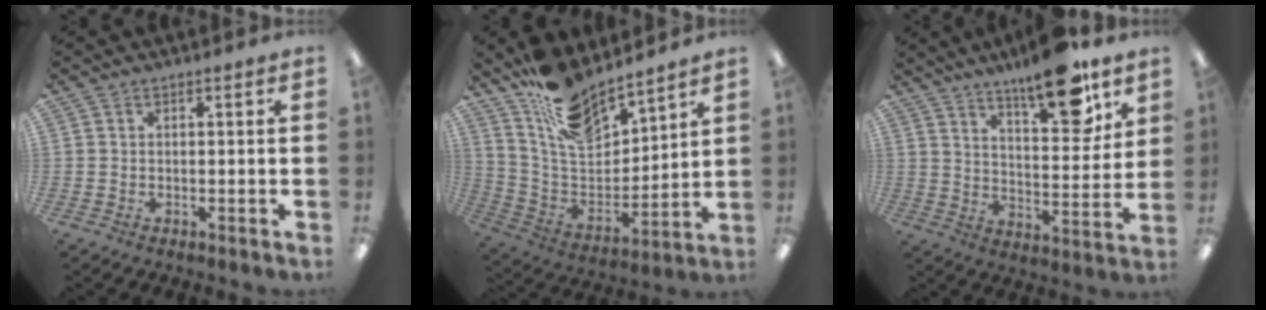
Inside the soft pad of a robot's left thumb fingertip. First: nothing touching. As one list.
[{"total": 14.2, "force": [12.2, 4.7, 5.4], "torque": [-0.122, -0.088, 0.223]}, {"total": 16.3, "force": [12.1, 4.9, 9.7], "torque": [-0.138, -0.076, 0.199]}]